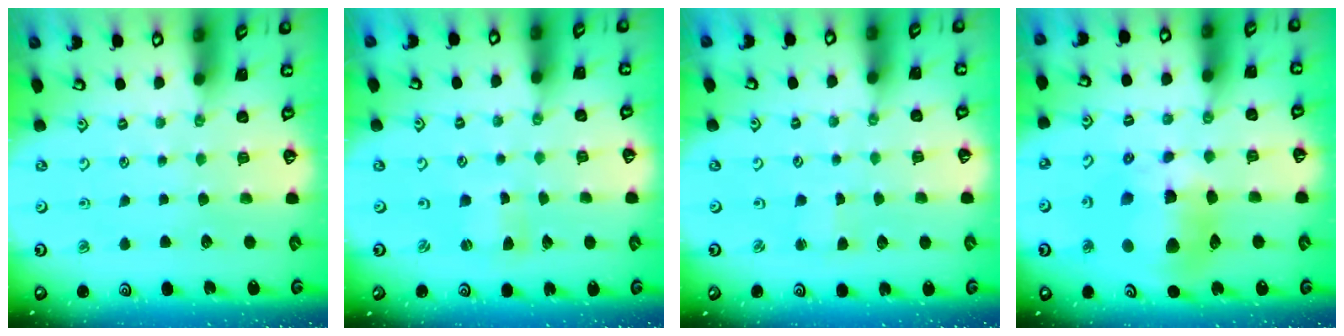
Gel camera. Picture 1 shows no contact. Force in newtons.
{"total": 0.5, "press": 0.5, "slide": 0.2}
{"total": 1.5, "press": 1.5, "slide": 0.2}
{"total": 16.1, "press": 16.0, "slide": 2.2}